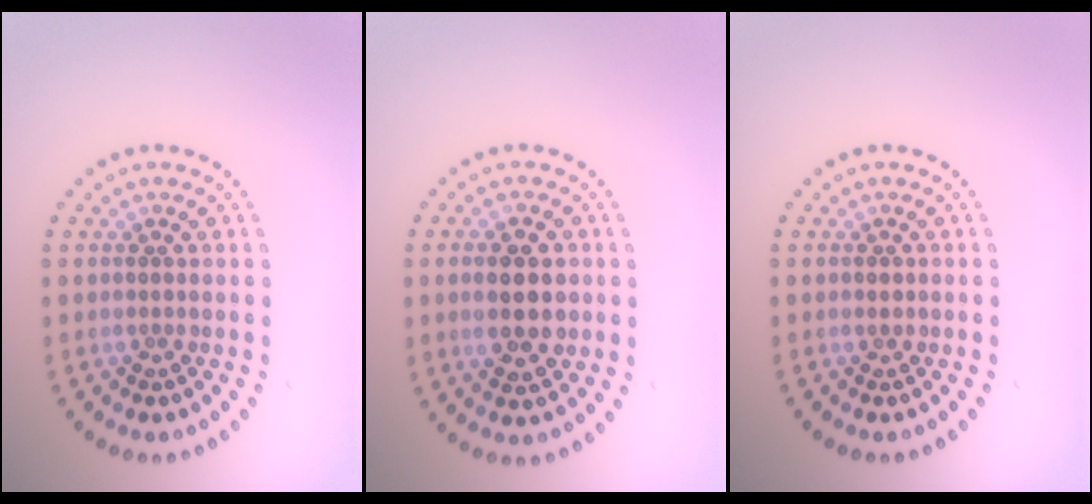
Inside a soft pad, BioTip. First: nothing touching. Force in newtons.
{"total": 4.6, "press": 4.6, "slide": 0.1}
{"total": 0.9, "press": 0.9, "slide": 0.2}